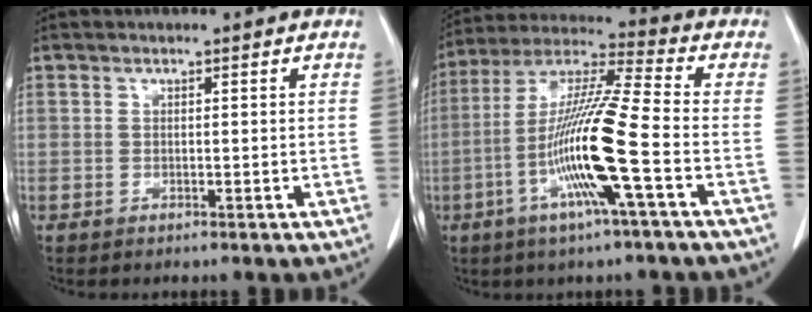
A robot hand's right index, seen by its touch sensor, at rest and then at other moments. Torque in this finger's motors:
{"motor_torque": [2.14, 0.00, 1.05, 0.21]}